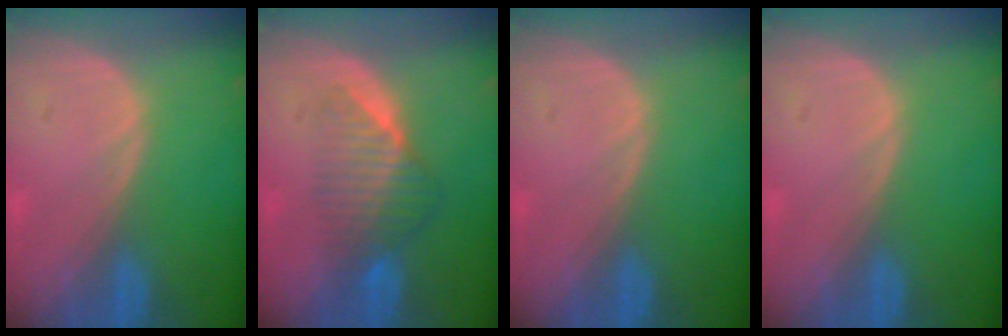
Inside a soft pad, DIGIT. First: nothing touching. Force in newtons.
{"total": 6.6, "press": 5.8, "slide": 3.2}
{"total": 0.0}
{"total": 0.0}